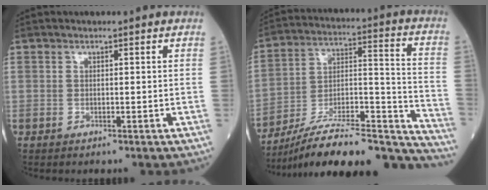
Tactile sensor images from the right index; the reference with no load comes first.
{"total": 27.7, "force": [-24.5, 3.6, 12.3], "torque": [-0.130, 0.018, -0.374]}